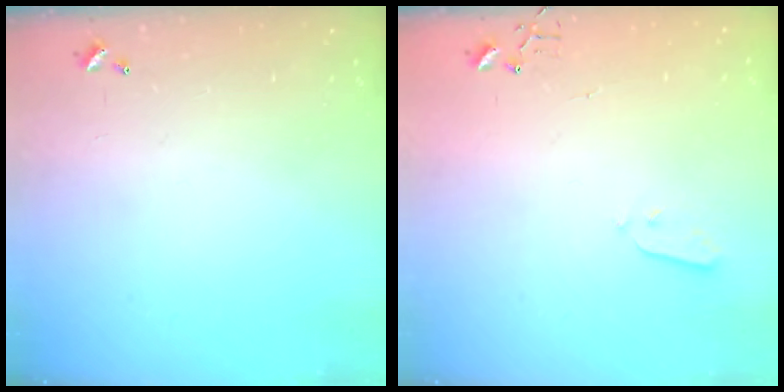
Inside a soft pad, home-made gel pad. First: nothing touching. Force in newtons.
{"total": 3.0, "press": 3.0, "slide": 0.3}